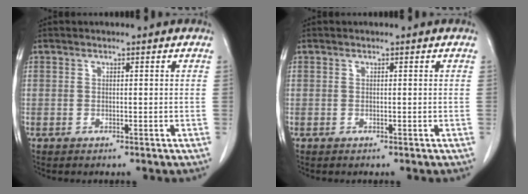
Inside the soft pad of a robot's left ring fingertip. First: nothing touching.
{"total": 0.0}